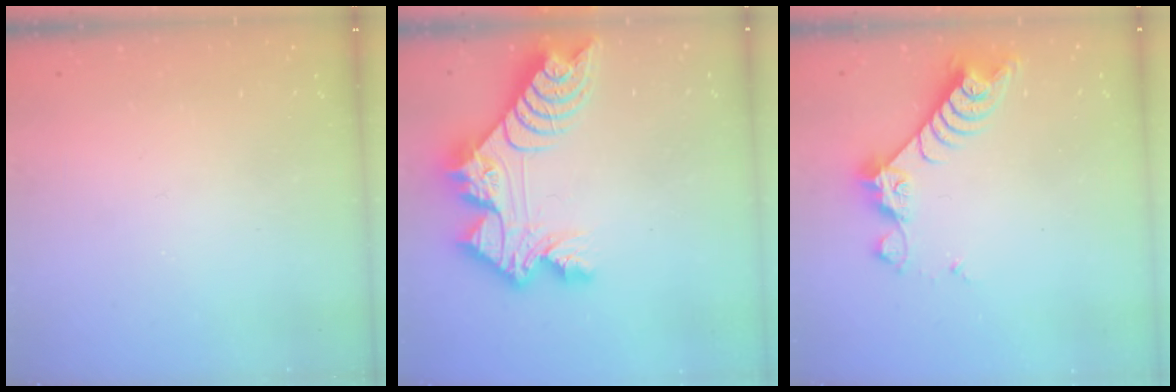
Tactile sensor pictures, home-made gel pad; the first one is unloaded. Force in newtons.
{"total": 14.9, "press": 14.8, "slide": 1.5}
{"total": 8.1, "press": 8.1, "slide": 0.7}